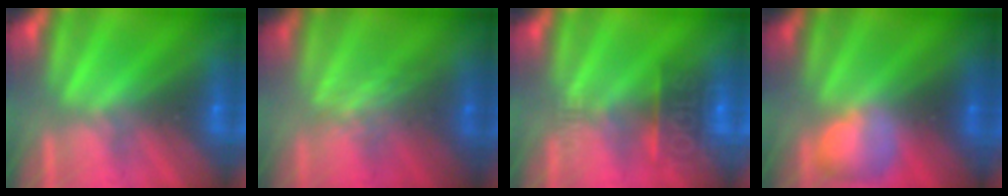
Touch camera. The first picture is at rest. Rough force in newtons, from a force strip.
{"total": 2.4}
{"total": 6.5}
{"total": 2.4}